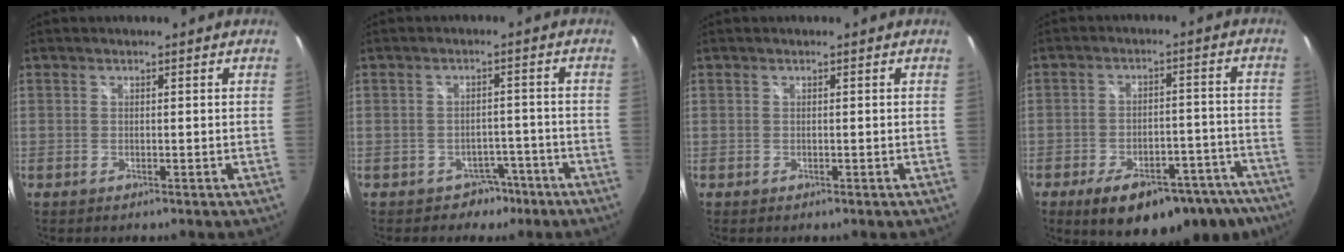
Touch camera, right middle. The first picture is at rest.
{"total": 4.4, "force": [-2.9, 3.2, 0.8], "torque": [-0.014, 0.018, -0.033]}
{"total": 0.0}
{"total": 18.9, "force": [-14.3, 7.5, 9.7], "torque": [-0.147, 0.005, -0.174]}